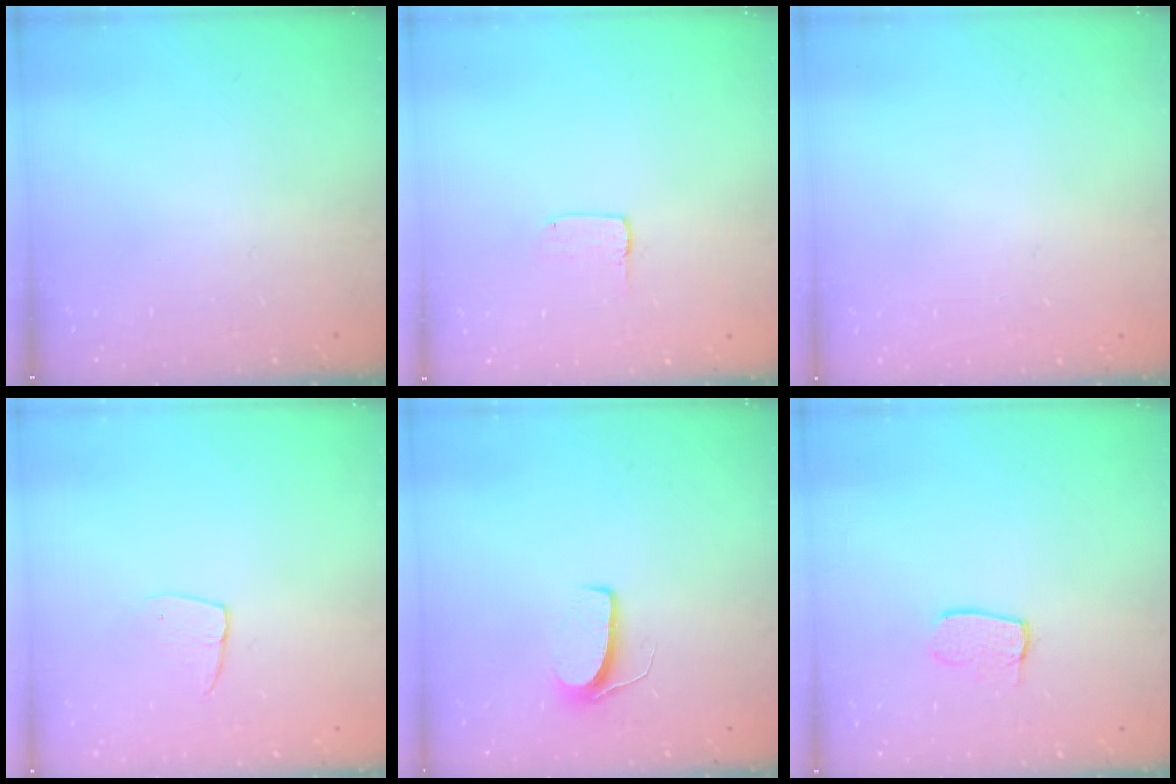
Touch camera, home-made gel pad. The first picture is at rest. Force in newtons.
{"total": 2.0, "press": 2.0, "slide": 0.0}
{"total": 0.0}
{"total": 5.6, "press": 5.5, "slide": 0.5}
{"total": 6.8, "press": 6.7, "slide": 0.5}
{"total": 6.3, "press": 6.3, "slide": 0.2}